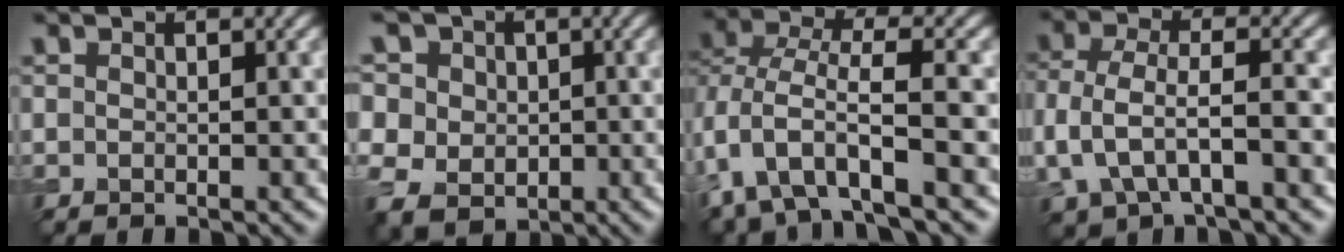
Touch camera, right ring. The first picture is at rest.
{"total": 11.3, "force": [3.4, 9.6, 4.8], "torque": [-0.128, 0.027, 0.040]}
{"total": 7.3, "force": [-2.1, 3.4, 6.0], "torque": [-0.123, 0.000, -0.039]}
{"total": 5.1, "force": [-1.4, 2.5, 4.2], "torque": [-0.093, 0.005, -0.027]}